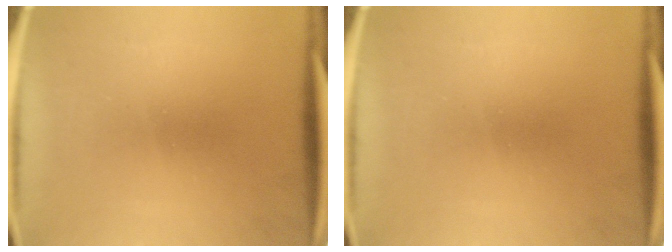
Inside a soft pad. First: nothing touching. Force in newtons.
{"total": 0.0}